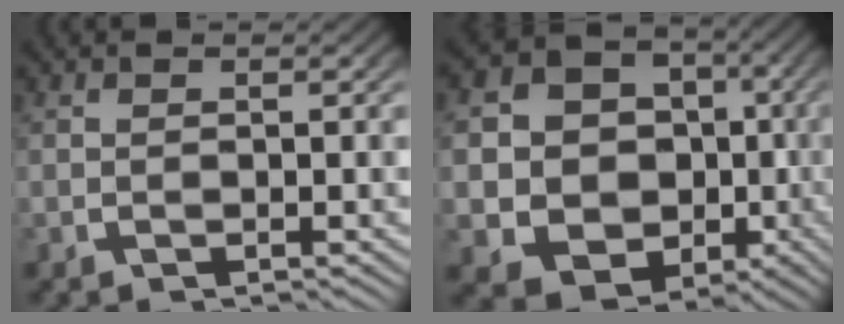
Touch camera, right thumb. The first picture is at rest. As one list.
[{"total": 17.2, "force": [-2.5, 14.7, 8.6], "torque": [-0.207, -0.086, -0.023]}]